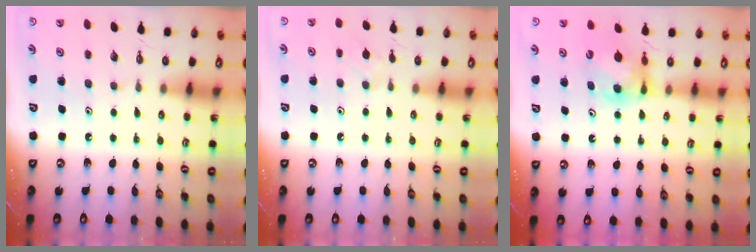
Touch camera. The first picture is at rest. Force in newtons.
{"total": 3.8, "press": 3.7, "slide": 0.7}
{"total": 6.1, "press": 6.1, "slide": 0.5}